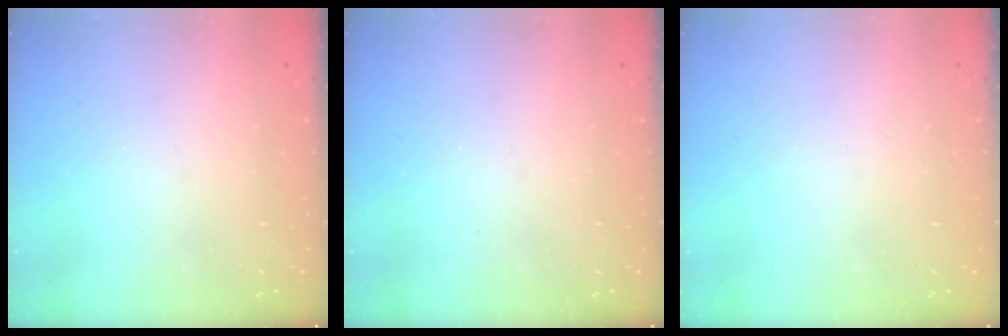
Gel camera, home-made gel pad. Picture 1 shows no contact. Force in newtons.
{"total": 0.0}
{"total": 0.0}